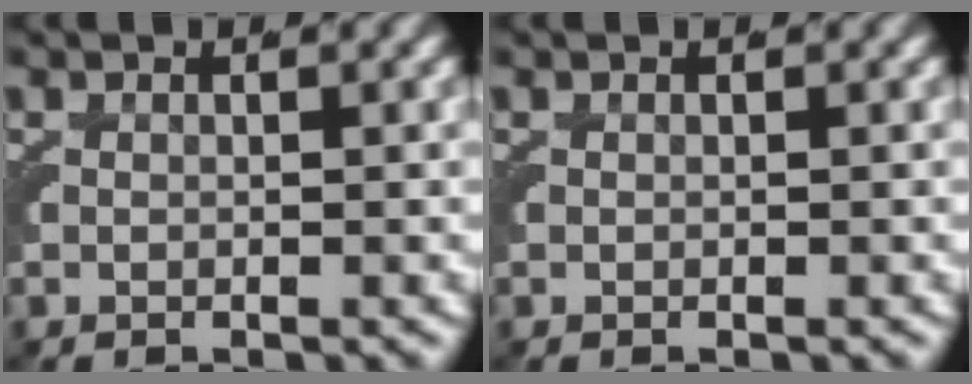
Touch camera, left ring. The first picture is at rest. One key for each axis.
{"total": 0.0}